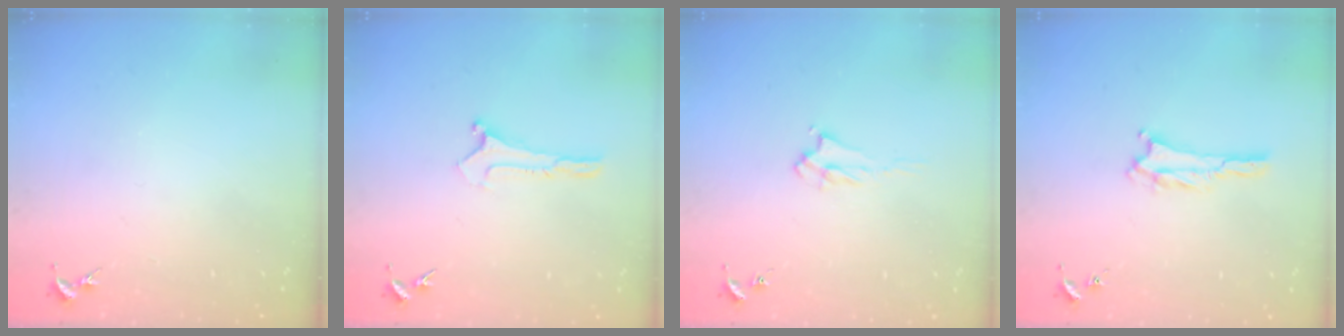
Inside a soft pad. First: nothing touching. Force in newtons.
{"total": 0.0}
{"total": 2.2, "press": 2.2, "slide": 0.4}
{"total": 1.4, "press": 1.4, "slide": 0.2}